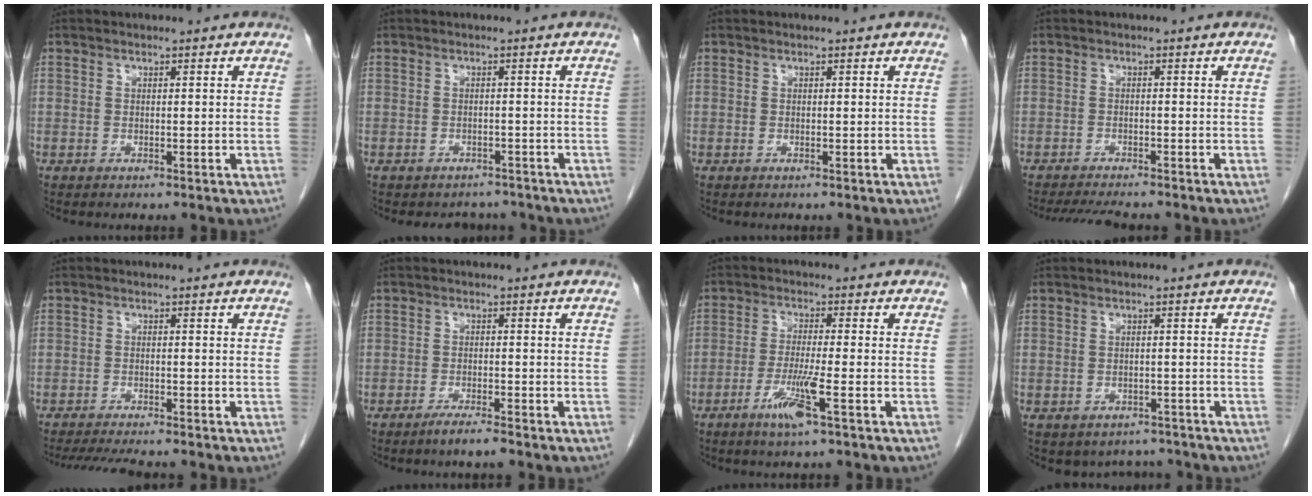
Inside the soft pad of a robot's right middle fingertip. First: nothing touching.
{"total": 3.4, "force": [-3.0, 1.6, 0.0], "torque": [-0.003, 0.007, -0.040]}
{"total": 0.0}
{"total": 6.5, "force": [-5.9, 0.7, 2.8], "torque": [-0.041, -0.017, -0.091]}
{"total": 6.9, "force": [-6.1, 0.5, 3.2], "torque": [-0.048, -0.017, -0.095]}
{"total": 2.9, "force": [-2.3, -0.1, 1.8], "torque": [-0.038, -0.006, -0.042]}
{"total": 5.6, "force": [-2.8, -0.4, 4.9], "torque": [-0.096, -0.012, -0.055]}
{"total": 4.7, "force": [-4.0, 2.4, 0.2], "torque": [0.008, 0.010, -0.049]}